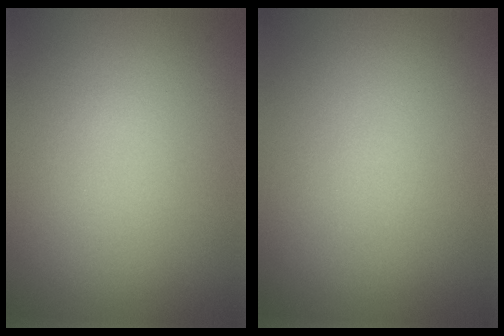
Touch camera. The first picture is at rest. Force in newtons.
{"total": 0.0}